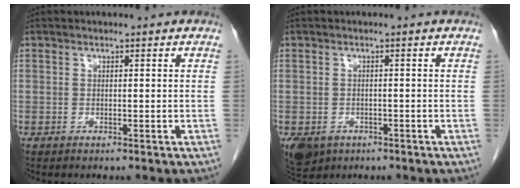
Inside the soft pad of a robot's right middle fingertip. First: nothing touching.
{"total": 7.5, "force": [-4.0, 5.6, 2.9], "torque": [-0.074, -0.008, -0.056]}